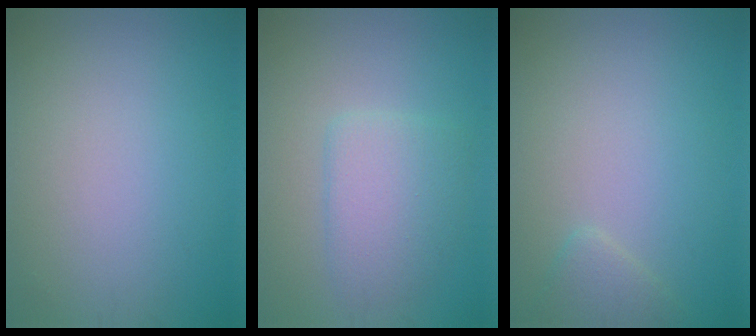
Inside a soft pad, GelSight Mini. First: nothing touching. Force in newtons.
{"total": 3.3, "press": 3.3, "slide": 0.5}
{"total": 1.6, "press": 1.6, "slide": 0.1}